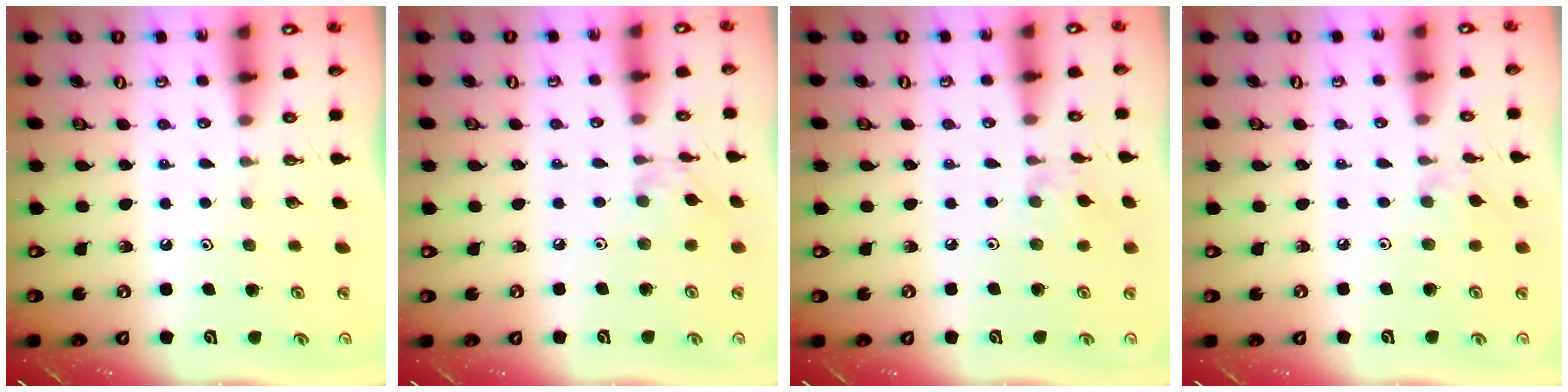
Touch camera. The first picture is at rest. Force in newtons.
{"total": 2.0, "press": 2.0, "slide": 0.2}
{"total": 2.4, "press": 2.3, "slide": 0.5}
{"total": 1.6, "press": 1.5, "slide": 0.4}